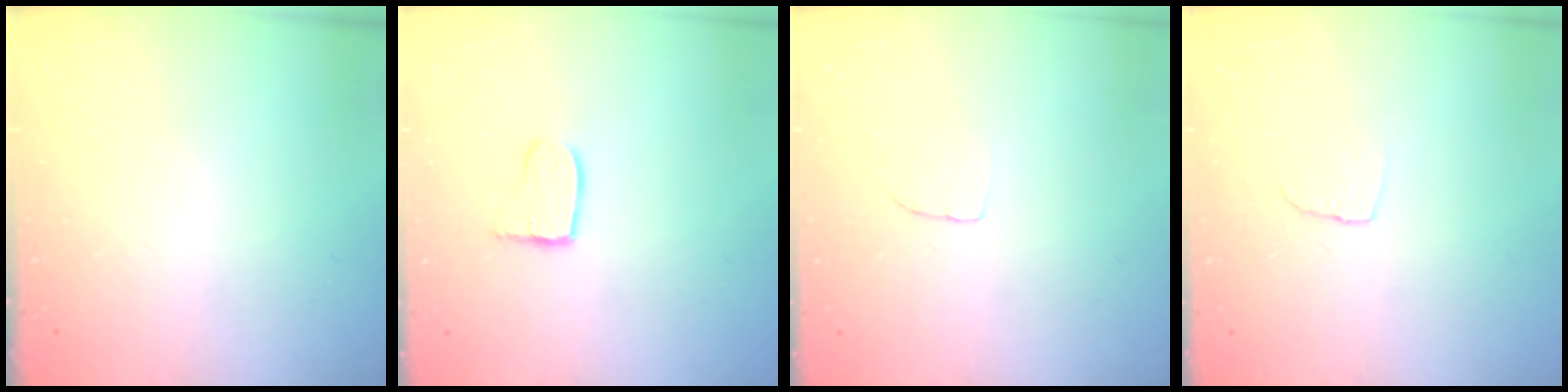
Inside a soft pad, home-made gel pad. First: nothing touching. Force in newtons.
{"total": 5.7, "press": 5.7, "slide": 0.5}
{"total": 2.7, "press": 2.7, "slide": 0.2}
{"total": 4.2, "press": 4.2, "slide": 0.3}